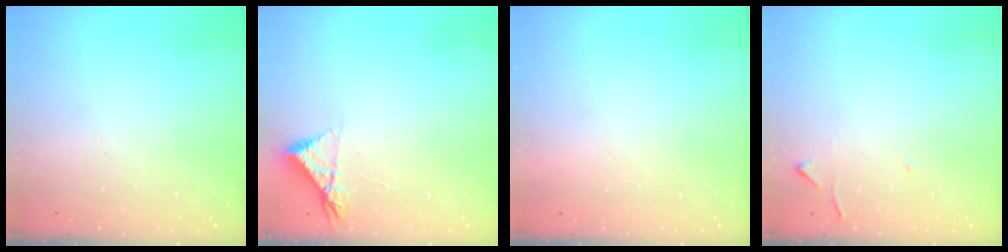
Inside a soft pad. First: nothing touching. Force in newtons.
{"total": 5.0, "press": 5.0, "slide": 0.8}
{"total": 1.7, "press": 1.6, "slide": 0.1}
{"total": 4.7, "press": 4.6, "slide": 0.6}